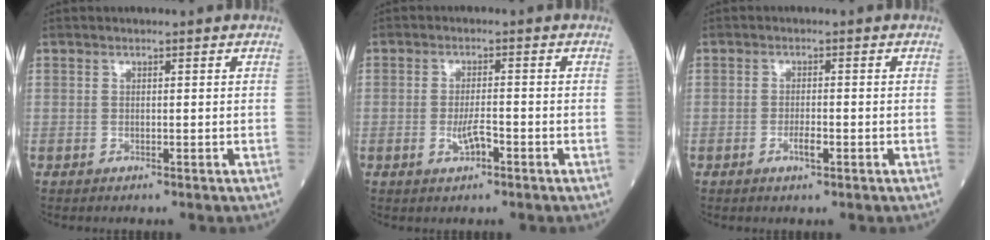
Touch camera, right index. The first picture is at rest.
{"total": 2.9, "force": [-1.2, 0.7, 2.5], "torque": [-0.049, 0.000, -0.020]}
{"total": 2.0, "force": [-0.9, 0.4, 1.8], "torque": [-0.032, 0.000, -0.015]}